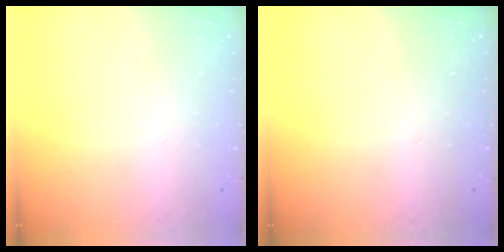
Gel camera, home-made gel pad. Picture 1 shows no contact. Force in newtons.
{"total": 0.0}